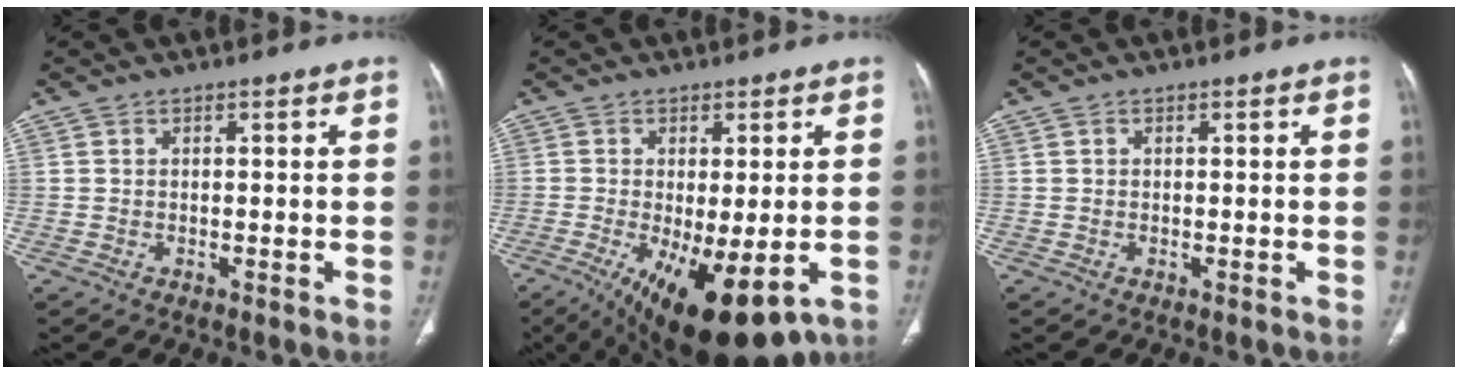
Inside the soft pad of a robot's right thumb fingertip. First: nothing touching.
{"total": 15.0, "force": [-5.9, 5.6, 12.6], "torque": [-0.193, -0.021, -0.075]}
{"total": 0.0}